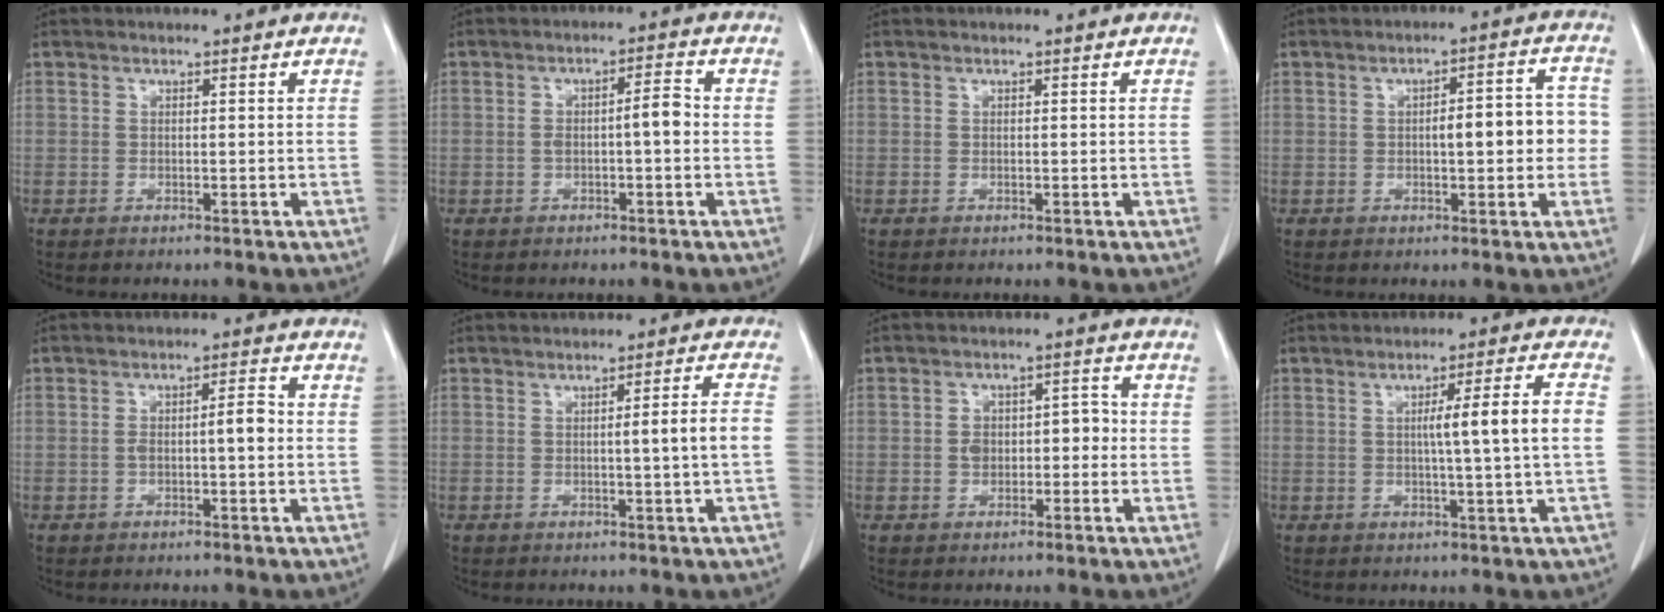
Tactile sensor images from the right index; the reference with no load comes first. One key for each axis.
{"total": 4.3, "fx": -0.4, "fy": 0.8, "fz": 4.2, "tx": -0.074, "ty": 0.017, "tz": -0.003}
{"total": 0.0}
{"total": 8.0, "fx": -0.1, "fy": 2.3, "fz": 7.7, "tx": -0.102, "ty": 0.024, "tz": 0.001}
{"total": 4.1, "fx": -0.3, "fy": 0.9, "fz": 4.0, "tx": -0.072, "ty": 0.015, "tz": -0.003}
{"total": 4.7, "fx": -0.3, "fy": -0.7, "fz": 4.6, "tx": -0.067, "ty": 0.003, "tz": -0.005}
{"total": 5.0, "fx": -0.5, "fy": 3.2, "fz": 3.7, "tx": -0.059, "ty": 0.030, "tz": -0.004}
{"total": 7.9, "fx": 0.3, "fy": -0.9, "fz": 7.8, "tx": -0.120, "ty": 0.003, "tz": 0.006}